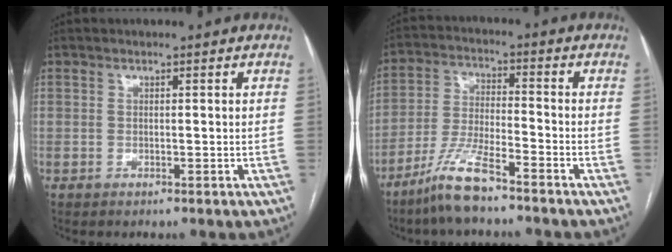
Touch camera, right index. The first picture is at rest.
{"total": 8.5, "force": [-6.4, 0.7, 5.5], "torque": [-0.120, -0.016, -0.127]}